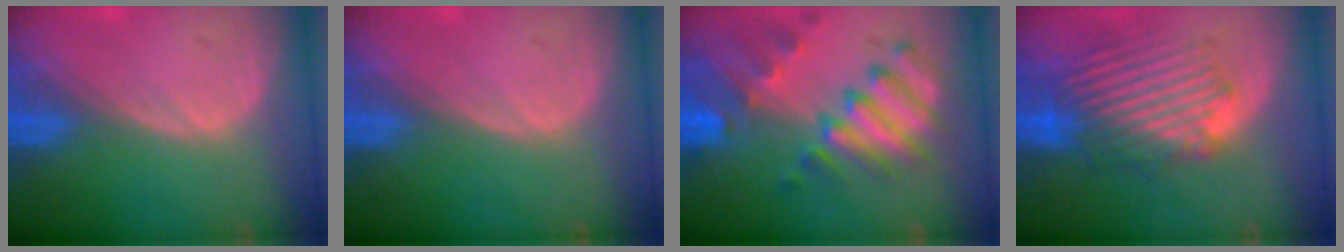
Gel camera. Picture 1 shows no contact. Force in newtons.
{"total": 0.0}
{"total": 10.1, "press": 8.8, "slide": 4.8}
{"total": 8.9, "press": 8.5, "slide": 2.7}